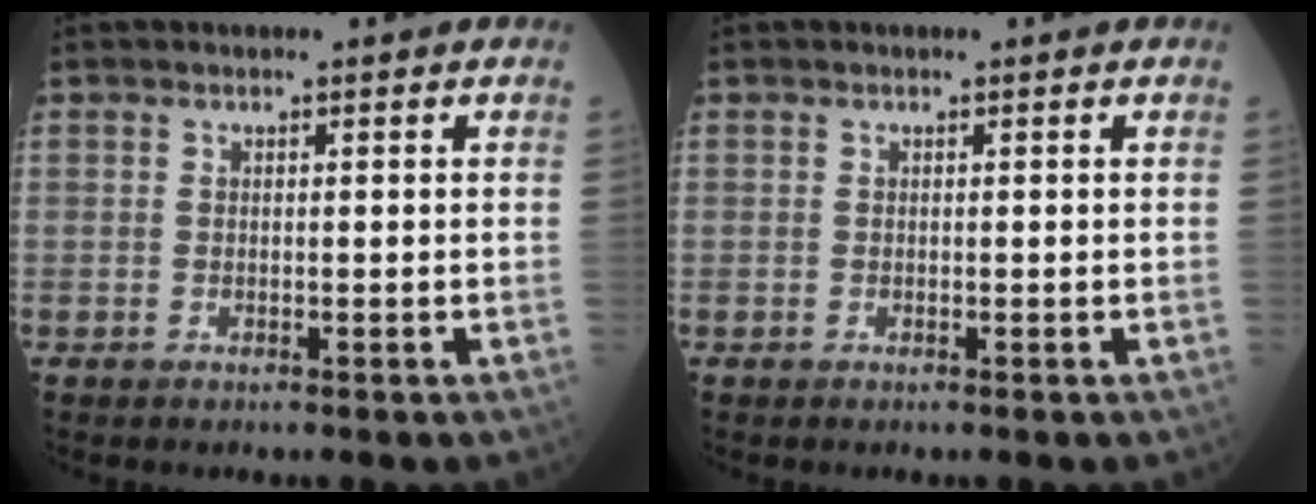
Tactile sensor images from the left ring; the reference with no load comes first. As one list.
[{"total": 0.0}]